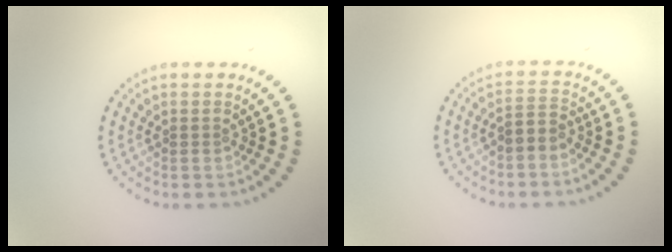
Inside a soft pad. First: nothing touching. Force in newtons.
{"total": 1.7, "press": 1.3, "slide": 1.1}